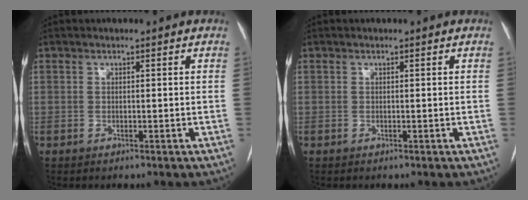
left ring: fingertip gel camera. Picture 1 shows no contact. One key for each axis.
{"total": 0.0}